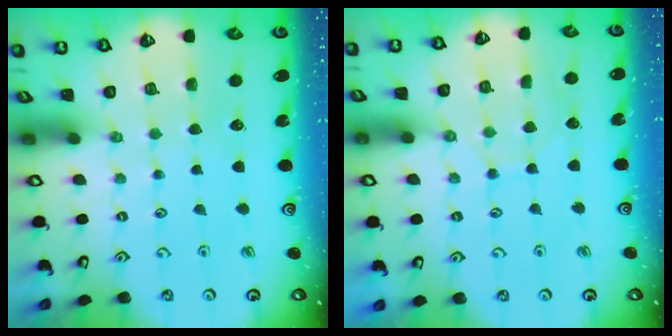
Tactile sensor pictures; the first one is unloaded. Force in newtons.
{"total": 3.0, "press": 2.9, "slide": 0.4}